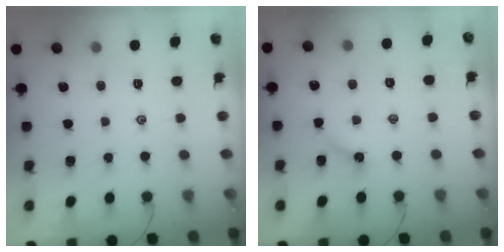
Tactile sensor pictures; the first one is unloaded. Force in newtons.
{"total": 2.8, "press": 2.8, "slide": 0.3}